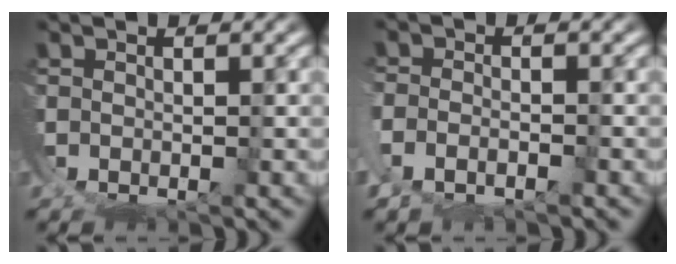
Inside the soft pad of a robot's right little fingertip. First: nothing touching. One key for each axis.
{"total": 2.2, "fx": -1.2, "fy": 0.9, "fz": 1.6, "tx": -0.036, "ty": -0.005, "tz": -0.020}